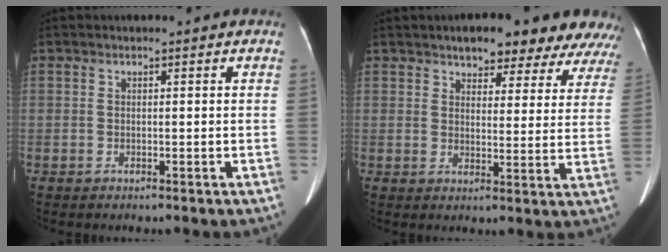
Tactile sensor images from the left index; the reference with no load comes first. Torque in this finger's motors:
{"motor_torque": [1.12, -1.02, 0.20, 0.08]}